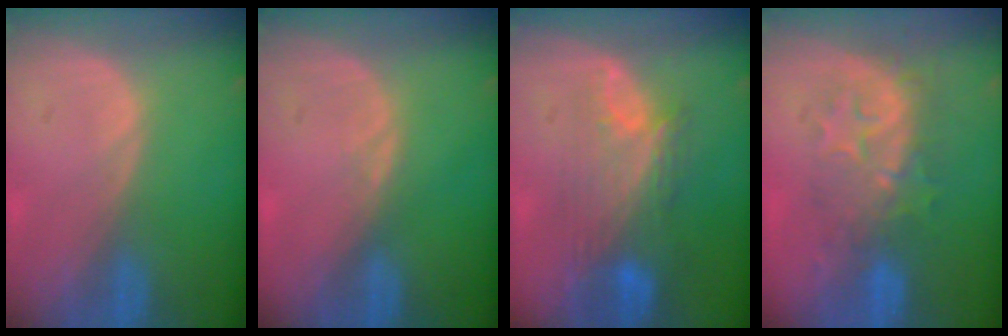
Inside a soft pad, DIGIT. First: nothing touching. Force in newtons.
{"total": 0.5, "press": 0.5, "slide": 0.1}
{"total": 9.1, "press": 8.0, "slide": 4.4}
{"total": 8.3, "press": 7.9, "slide": 2.5}